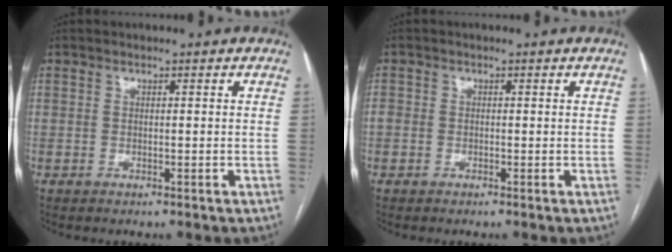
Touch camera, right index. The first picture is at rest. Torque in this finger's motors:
{"motor_torque": [0.36, 0.10, 0.08, 0.04]}